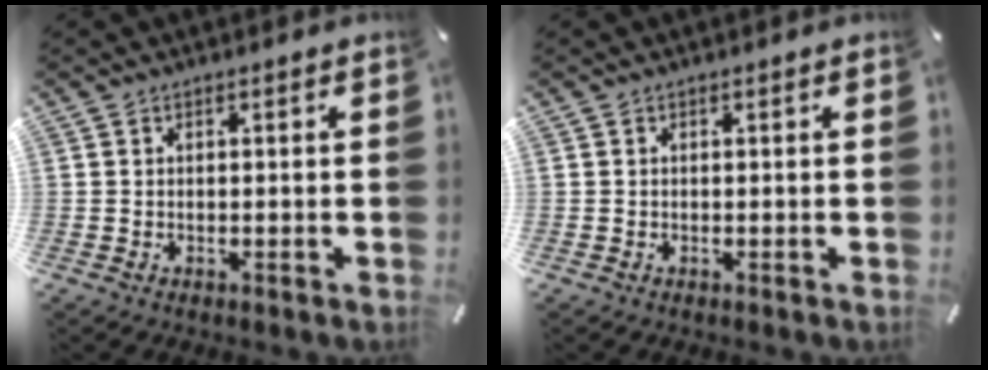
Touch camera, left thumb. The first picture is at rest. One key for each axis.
{"total": 0.0}